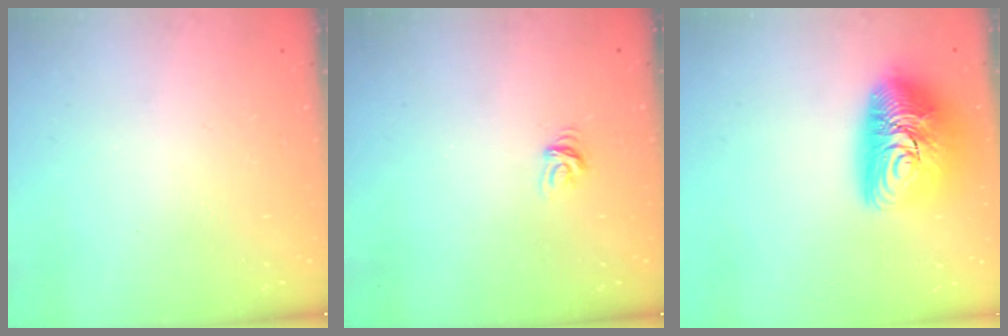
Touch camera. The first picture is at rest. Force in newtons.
{"total": 4.7, "press": 4.7, "slide": 0.3}
{"total": 14.9, "press": 14.9, "slide": 1.2}